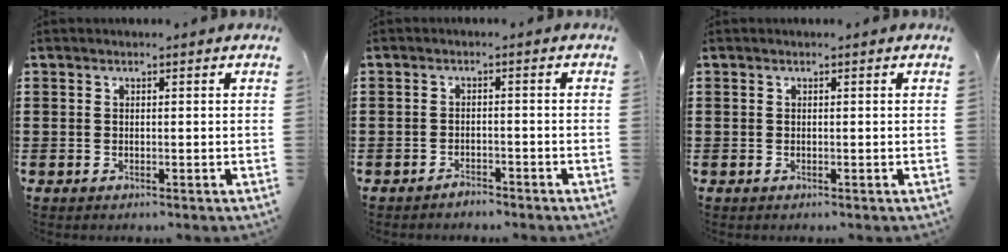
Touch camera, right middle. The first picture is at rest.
{"total": 1.7, "force": [-1.6, 0.3, 0.3], "torque": [-0.010, 0.002, -0.033]}
{"total": 0.0}